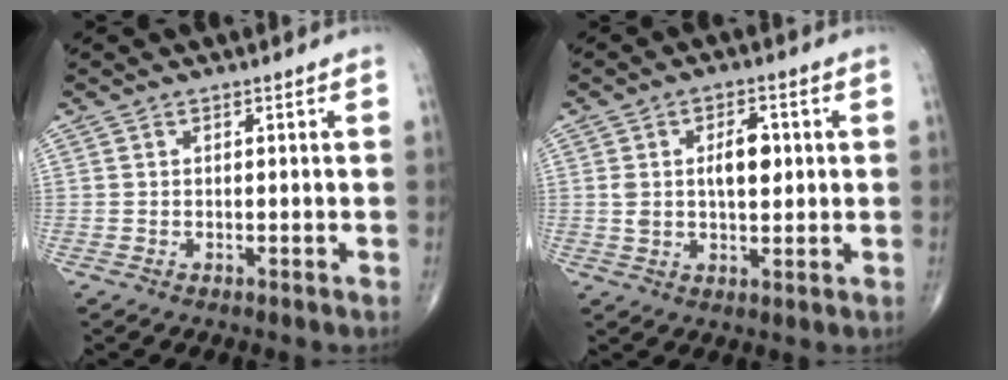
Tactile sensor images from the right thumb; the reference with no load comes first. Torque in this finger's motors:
{"motor_torque": [0.19, 0.27, 0.36, 0.34, 0.05]}